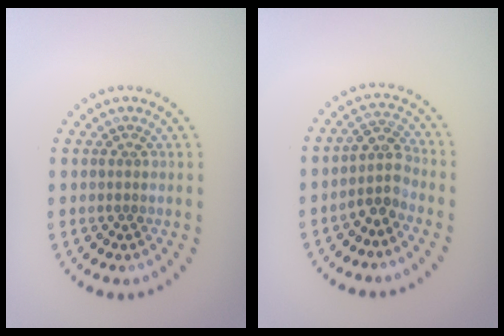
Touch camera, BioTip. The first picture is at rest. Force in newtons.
{"total": 2.7, "press": 2.1, "slide": 1.6}